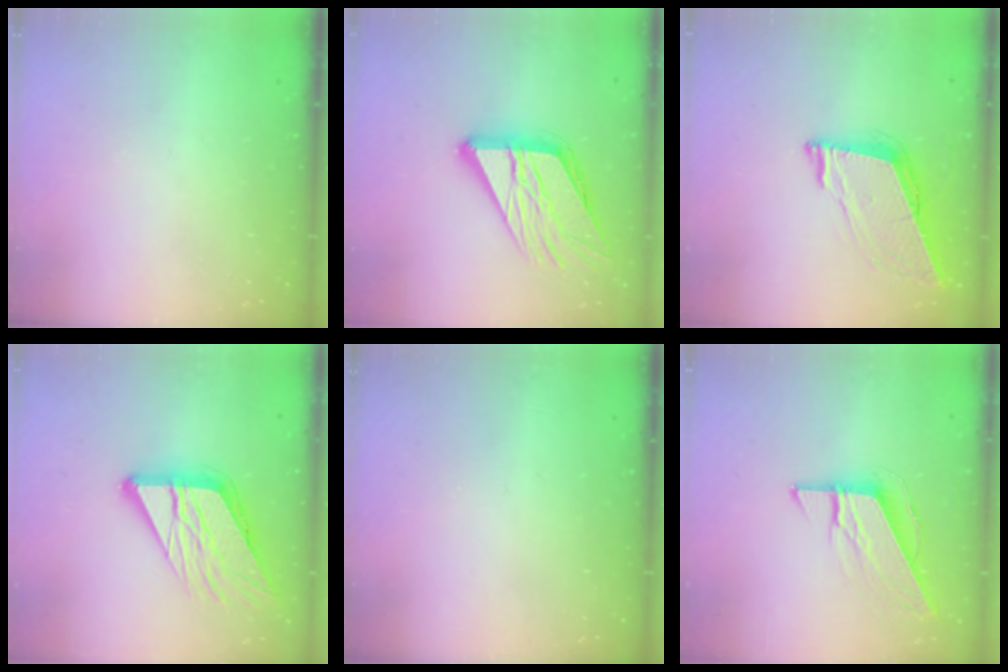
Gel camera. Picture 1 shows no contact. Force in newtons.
{"total": 18.0, "press": 17.9, "slide": 2.5}
{"total": 9.0, "press": 8.6, "slide": 2.9}
{"total": 18.8, "press": 18.6, "slide": 2.2}
{"total": 0.0}
{"total": 8.8, "press": 8.8, "slide": 0.5}